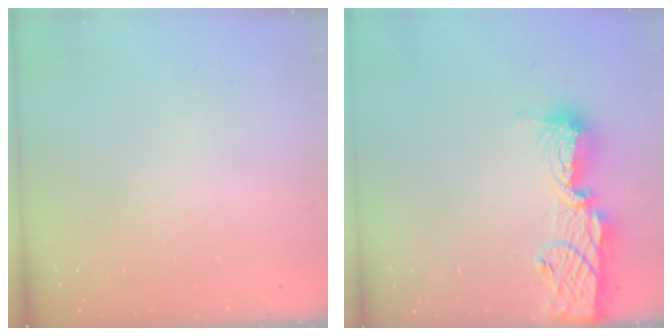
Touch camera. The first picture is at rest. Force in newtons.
{"total": 13.6, "press": 13.5, "slide": 1.0}